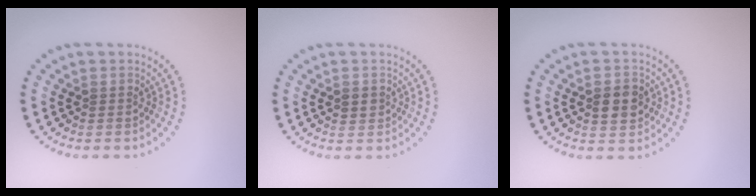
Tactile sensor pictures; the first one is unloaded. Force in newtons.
{"total": 1.2, "press": 1.2, "slide": 0.3}
{"total": 2.6, "press": 2.6, "slide": 0.2}